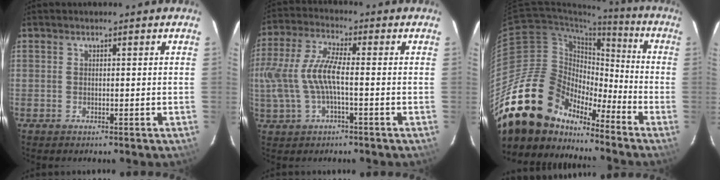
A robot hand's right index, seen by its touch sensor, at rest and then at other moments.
{"total": 10.5, "force": [-1.4, 3.3, 9.8], "torque": [-0.214, 0.003, -0.022]}
{"total": 20.8, "force": [-16.3, 10.7, 7.1], "torque": [-0.139, 0.024, -0.287]}